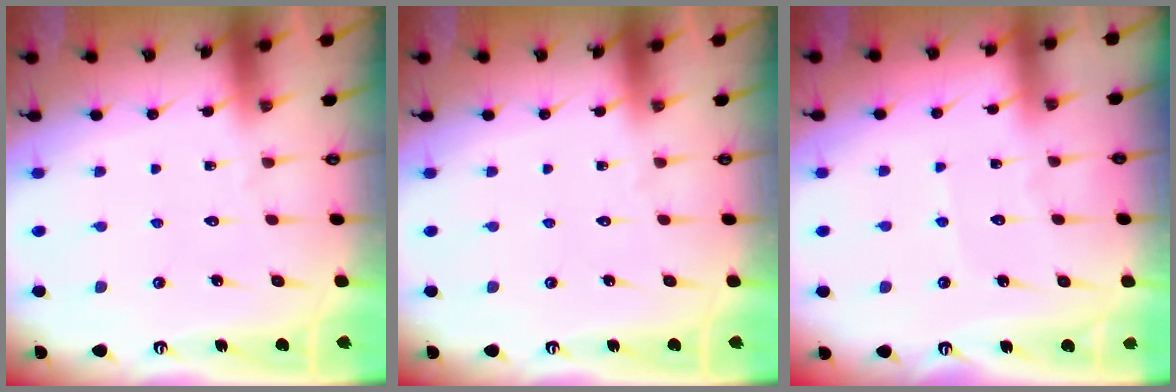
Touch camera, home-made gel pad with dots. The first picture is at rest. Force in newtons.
{"total": 0.0}
{"total": 4.6, "press": 4.6, "slide": 0.4}